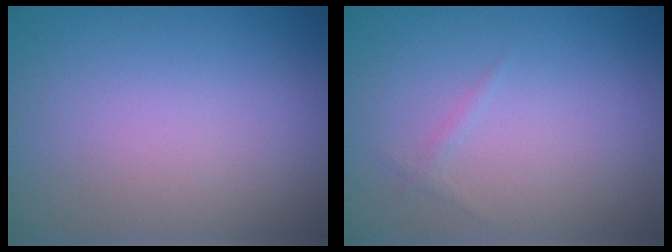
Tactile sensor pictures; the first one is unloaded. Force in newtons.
{"total": 0.5, "press": 0.5, "slide": 0.1}